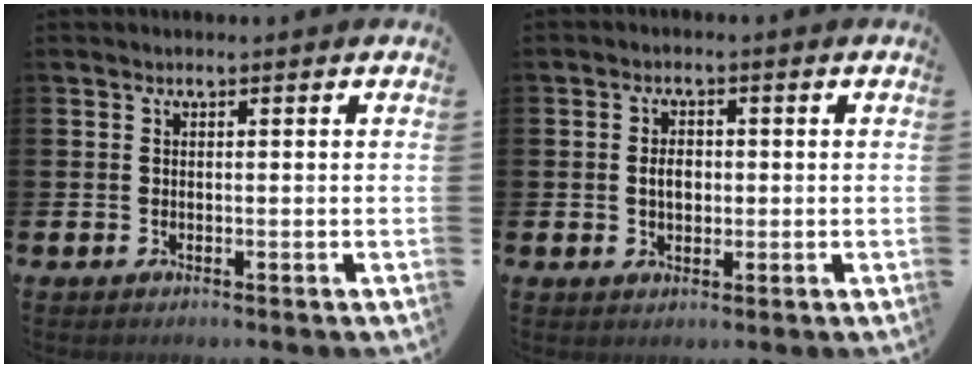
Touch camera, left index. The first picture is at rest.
{"total": 2.8, "force": [0.2, 1.9, 2.1], "torque": [-0.023, 0.002, -0.003]}